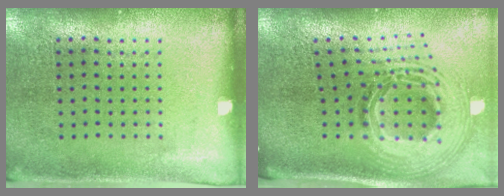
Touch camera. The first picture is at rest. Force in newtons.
{"total": 3.0, "press": 2.0, "slide": 2.2}